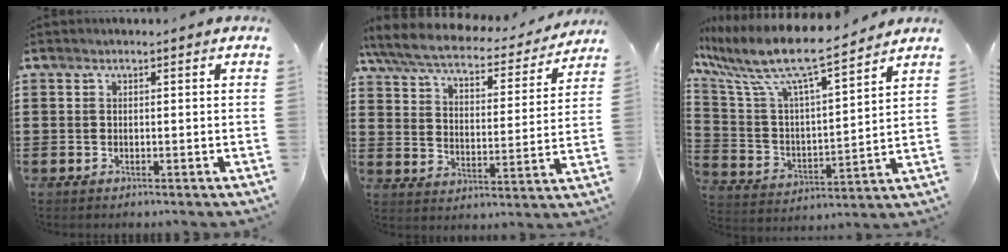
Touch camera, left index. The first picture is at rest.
{"total": 6.0, "force": [5.3, 0.8, 2.6], "torque": [-0.074, -0.032, 0.088]}
{"total": 10.0, "force": [8.2, 1.0, 5.6], "torque": [-0.143, -0.056, 0.136]}